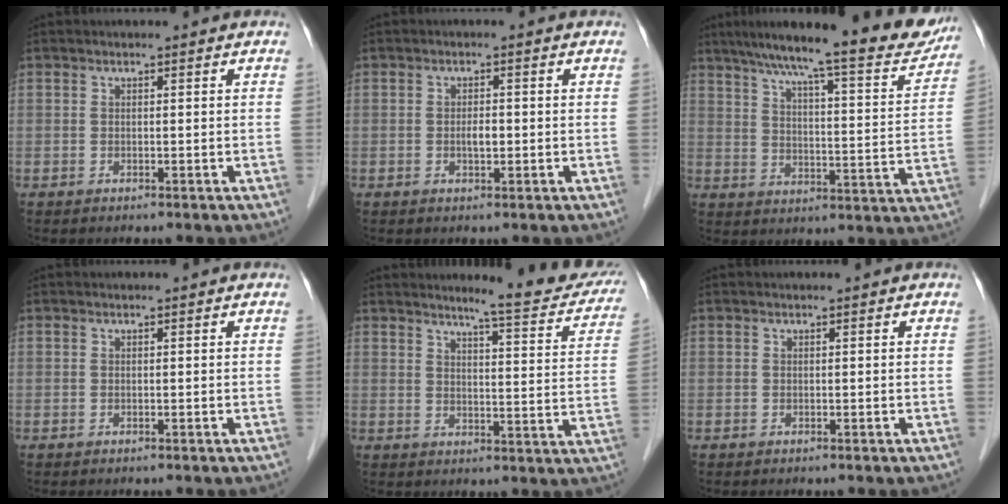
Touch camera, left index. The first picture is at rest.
{"total": 1.8, "force": [-0.3, 0.7, 1.7], "torque": [-0.031, 0.001, -0.005]}
{"total": 21.4, "force": [18.4, 2.3, 10.7], "torque": [-0.160, -0.018, 0.242]}
{"total": 0.0}
{"total": 13.3, "force": [11.8, 1.1, 6.0], "torque": [-0.062, -0.028, 0.131]}
{"total": 0.0}